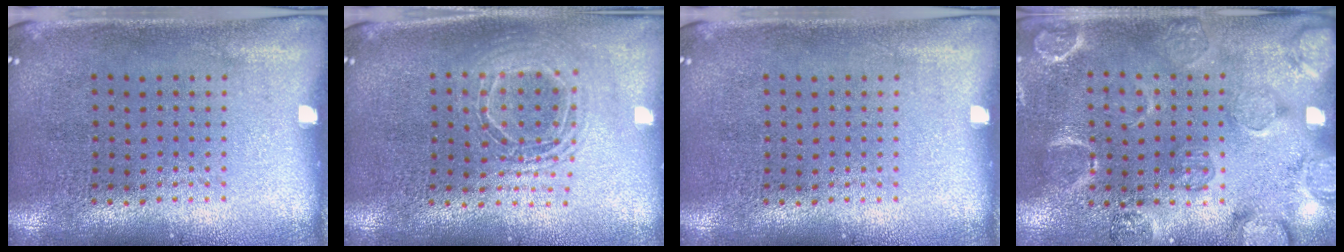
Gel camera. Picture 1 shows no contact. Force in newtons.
{"total": 1.6, "press": 1.3, "slide": 0.8}
{"total": 0.0}
{"total": 2.5, "press": 2.2, "slide": 1.3}